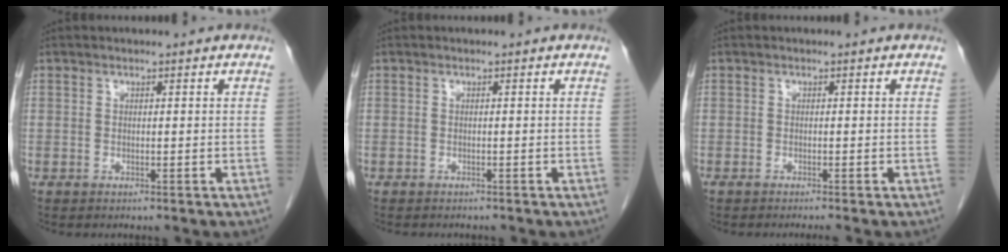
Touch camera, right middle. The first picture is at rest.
{"total": 2.6, "force": [-2.2, 0.9, 0.9], "torque": [-0.014, -0.004, -0.024]}
{"total": 1.7, "force": [-1.5, -0.3, 0.8], "torque": [-0.008, 0.001, -0.021]}